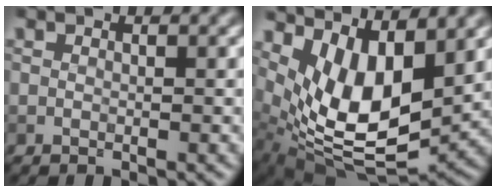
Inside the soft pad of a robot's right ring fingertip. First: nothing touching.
{"total": 9.5, "force": [3.0, 4.4, 7.9], "torque": [-0.154, -0.012, 0.054]}